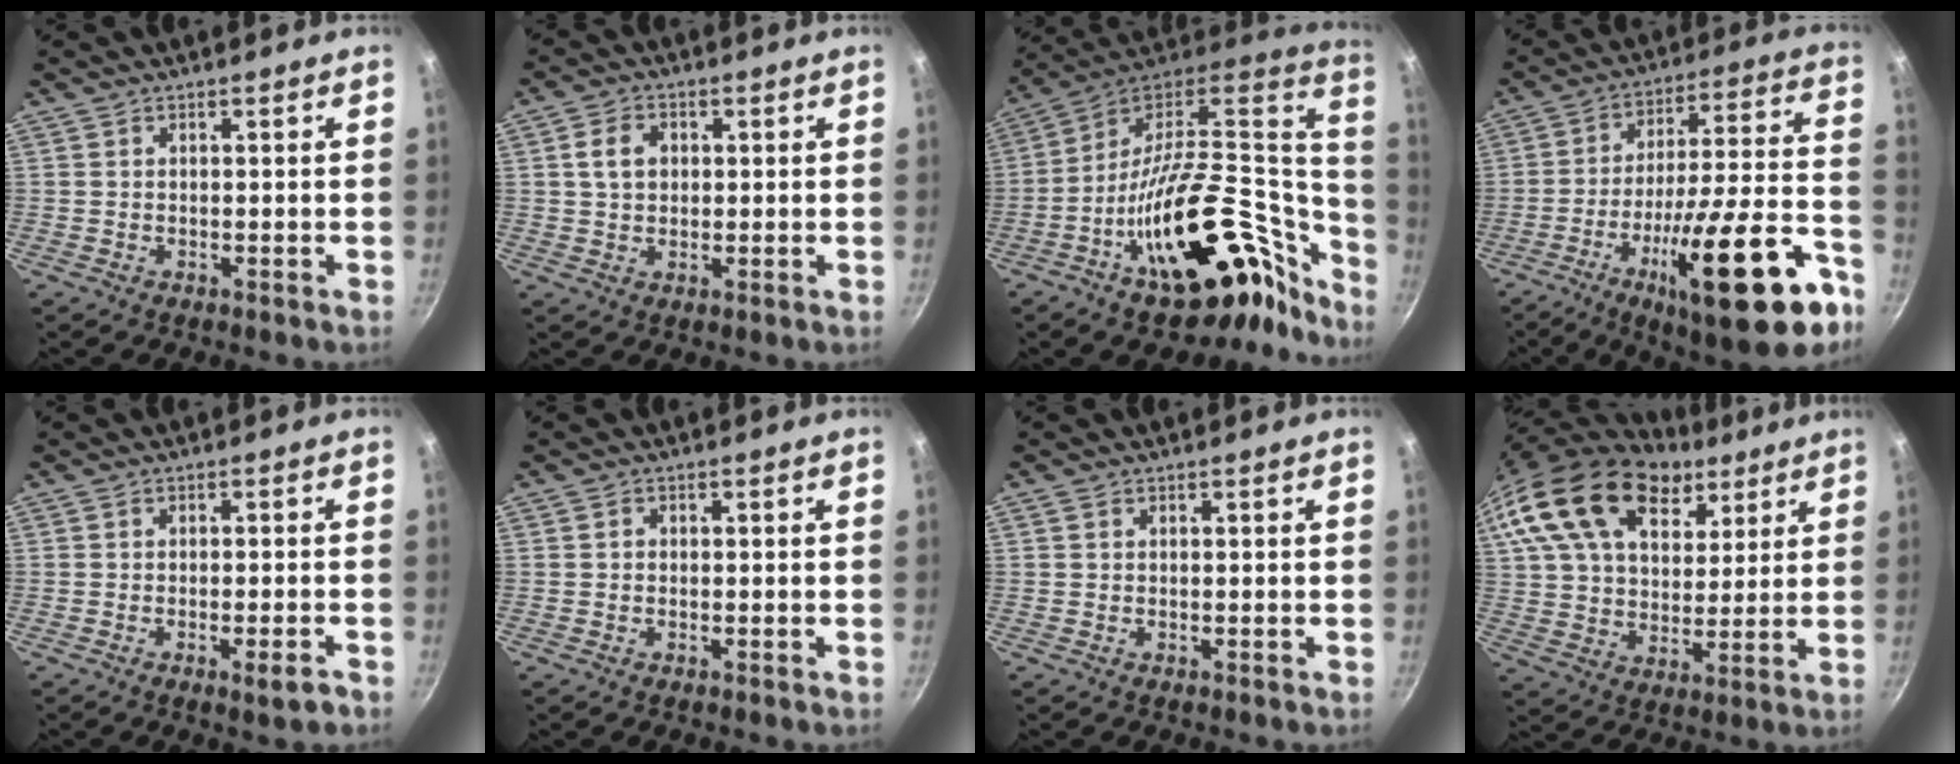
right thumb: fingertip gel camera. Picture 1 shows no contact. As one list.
[{"total": 5.1, "force": [1.0, 4.0, 3.1], "torque": [-0.039, 0.008, 0.016]}, {"total": 35.9, "force": [-12.2, 19.0, 27.9], "torque": [-0.370, 0.086, -0.182]}, {"total": 26.4, "force": [-12.8, 6.7, 22.1], "torque": [-0.300, 0.046, -0.197]}, {"total": 3.4, "force": [-1.9, 0.5, 2.8], "torque": [-0.038, 0.008, -0.025]}, {"total": 0.7, "force": [0.0, 0.6, 0.2], "torque": [-0.003, 0.004, -0.001]}, {"total": 0.6, "force": [0.2, 0.5, 0.3], "torque": [-0.006, 0.002, 0.003]}, {"total": 24.5, "force": [14.8, 14.1, 13.4], "torque": [-0.228, -0.016, 0.264]}]